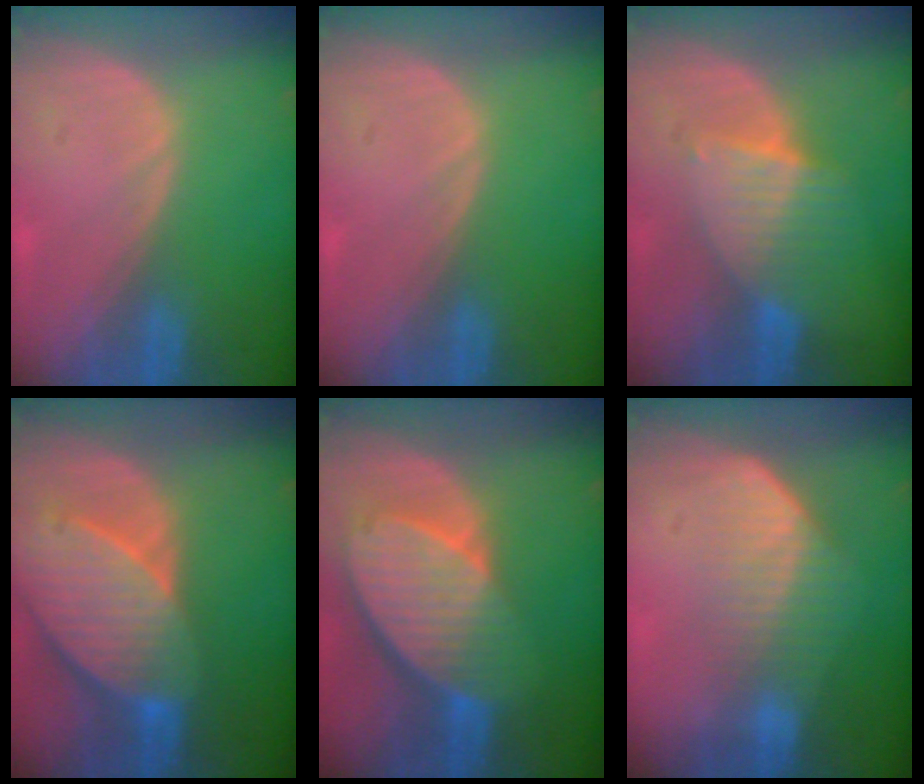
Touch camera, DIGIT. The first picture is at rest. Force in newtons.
{"total": 0.0}
{"total": 6.6, "press": 6.2, "slide": 2.4}
{"total": 10.4, "press": 9.1, "slide": 5.0}
{"total": 10.2, "press": 8.9, "slide": 5.1}
{"total": 7.2, "press": 6.1, "slide": 3.8}